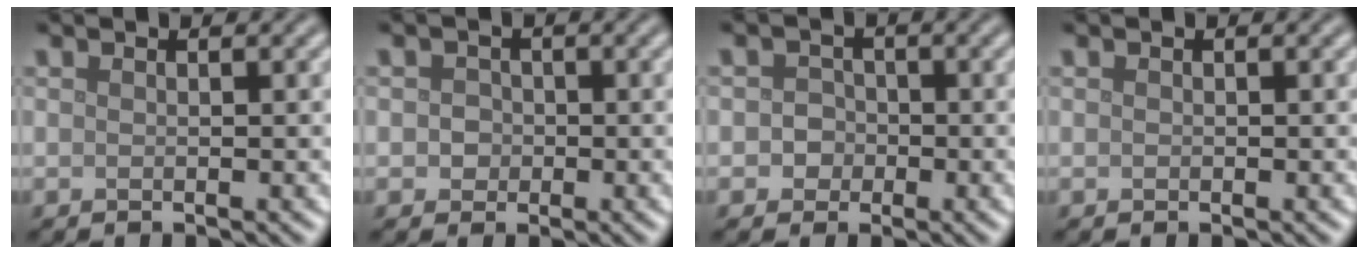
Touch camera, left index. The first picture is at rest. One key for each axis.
{"total": 1.6, "fx": 0.0, "fy": 1.5, "fz": 0.6, "tx": 0.003, "ty": 0.000, "tz": -0.007}
{"total": 1.8, "fx": -0.3, "fy": 1.7, "fz": 0.5, "tx": 0.012, "ty": 0.000, "tz": -0.013}
{"total": 0.0}